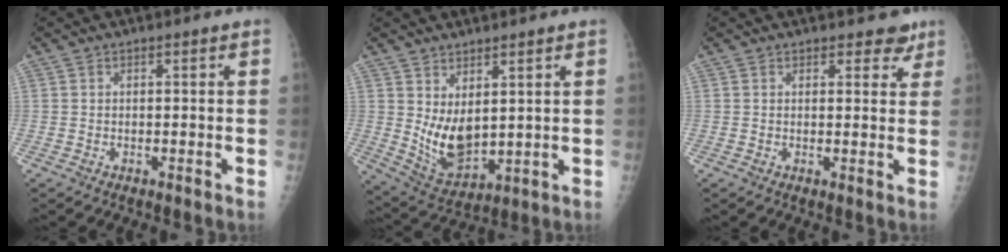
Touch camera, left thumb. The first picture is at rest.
{"total": 9.1, "force": [2.4, 5.0, 7.2], "torque": [-0.113, -0.035, 0.066]}
{"total": 3.3, "force": [2.6, 1.8, 0.9], "torque": [0.017, -0.014, 0.026]}